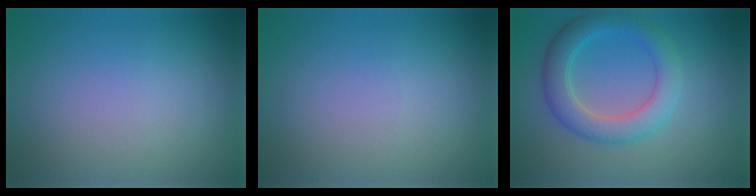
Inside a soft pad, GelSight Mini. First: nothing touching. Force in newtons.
{"total": 0.0}
{"total": 4.7, "press": 4.7, "slide": 0.1}